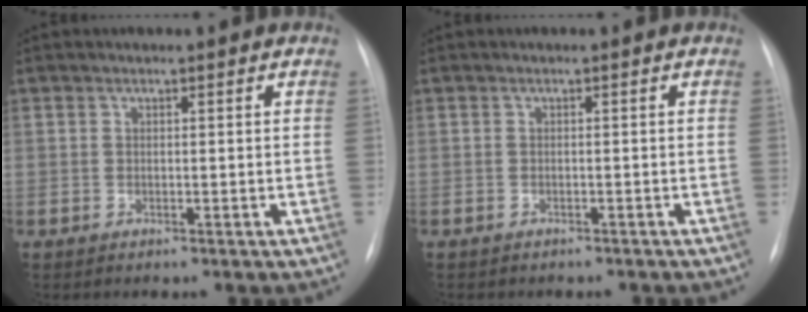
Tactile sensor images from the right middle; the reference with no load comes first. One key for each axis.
{"total": 3.0, "fx": -2.6, "fy": 1.1, "fz": 1.0, "tx": -0.016, "ty": -0.004, "tz": -0.027}